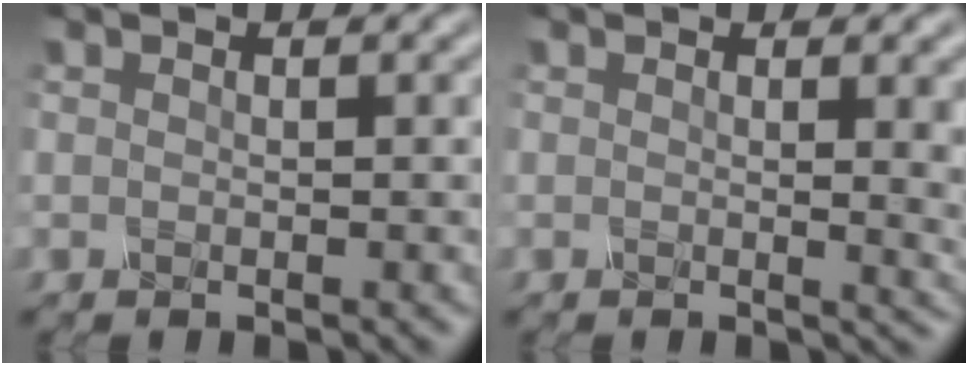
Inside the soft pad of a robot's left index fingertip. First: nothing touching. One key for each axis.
{"total": 4.4, "fx": 0.5, "fy": 1.5, "fz": 4.1, "tx": -0.033, "ty": 0.000, "tz": 0.007}